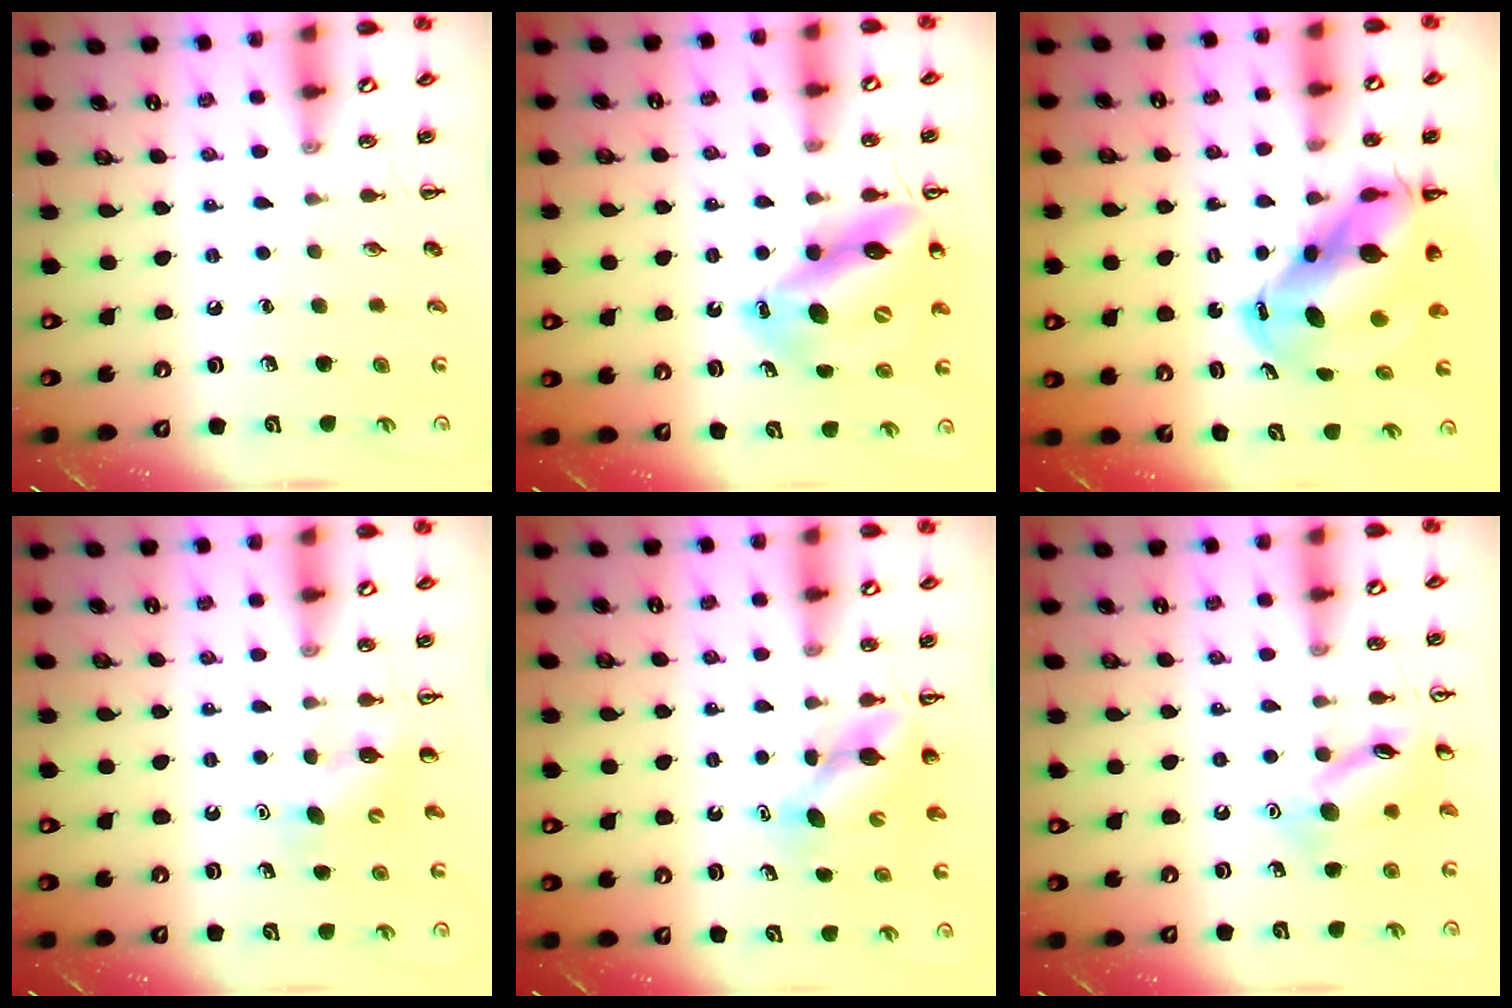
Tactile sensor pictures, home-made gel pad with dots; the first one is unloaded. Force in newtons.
{"total": 15.7, "press": 14.9, "slide": 4.8}
{"total": 11.6, "press": 11.3, "slide": 2.9}
{"total": 5.1, "press": 5.0, "slide": 1.3}
{"total": 5.2, "press": 5.2, "slide": 0.3}
{"total": 11.9, "press": 11.8, "slide": 0.9}